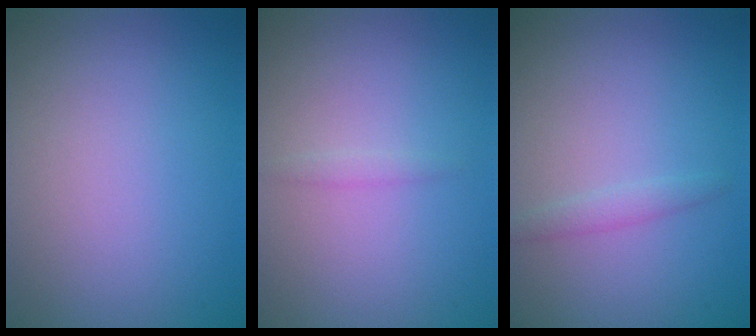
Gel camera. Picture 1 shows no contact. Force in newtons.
{"total": 0.7, "press": 0.7, "slide": 0.1}
{"total": 1.2, "press": 1.2, "slide": 0.0}